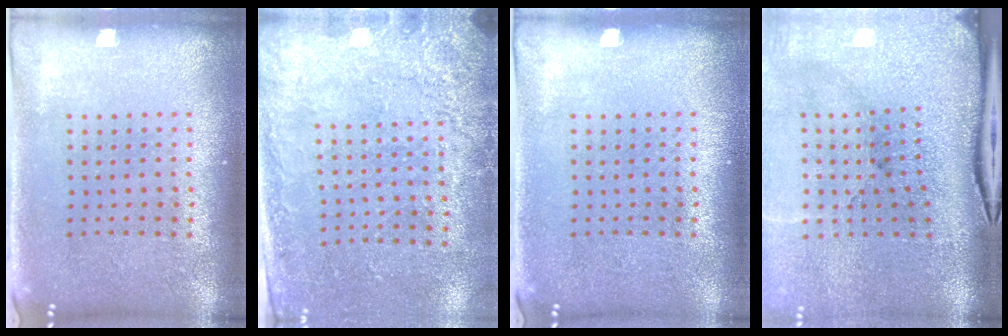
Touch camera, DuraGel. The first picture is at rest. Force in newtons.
{"total": 2.5, "press": 2.1, "slide": 1.3}
{"total": 0.0}
{"total": 5.1, "press": 4.1, "slide": 3.1}